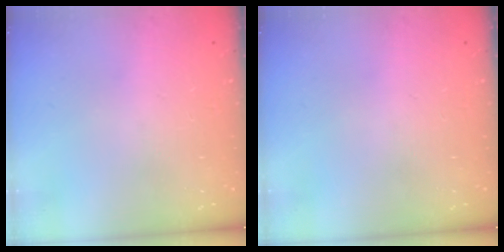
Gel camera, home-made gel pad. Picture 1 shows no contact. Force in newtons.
{"total": 0.0}